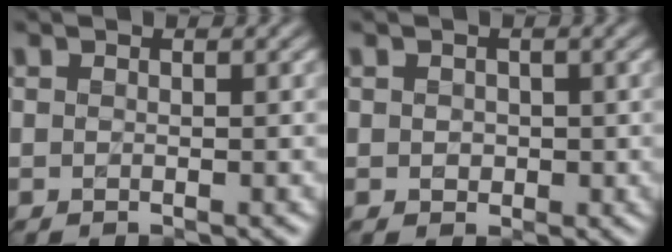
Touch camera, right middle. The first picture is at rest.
{"total": 1.6, "force": [-0.2, 1.3, 0.8], "torque": [-0.020, 0.002, -0.002]}